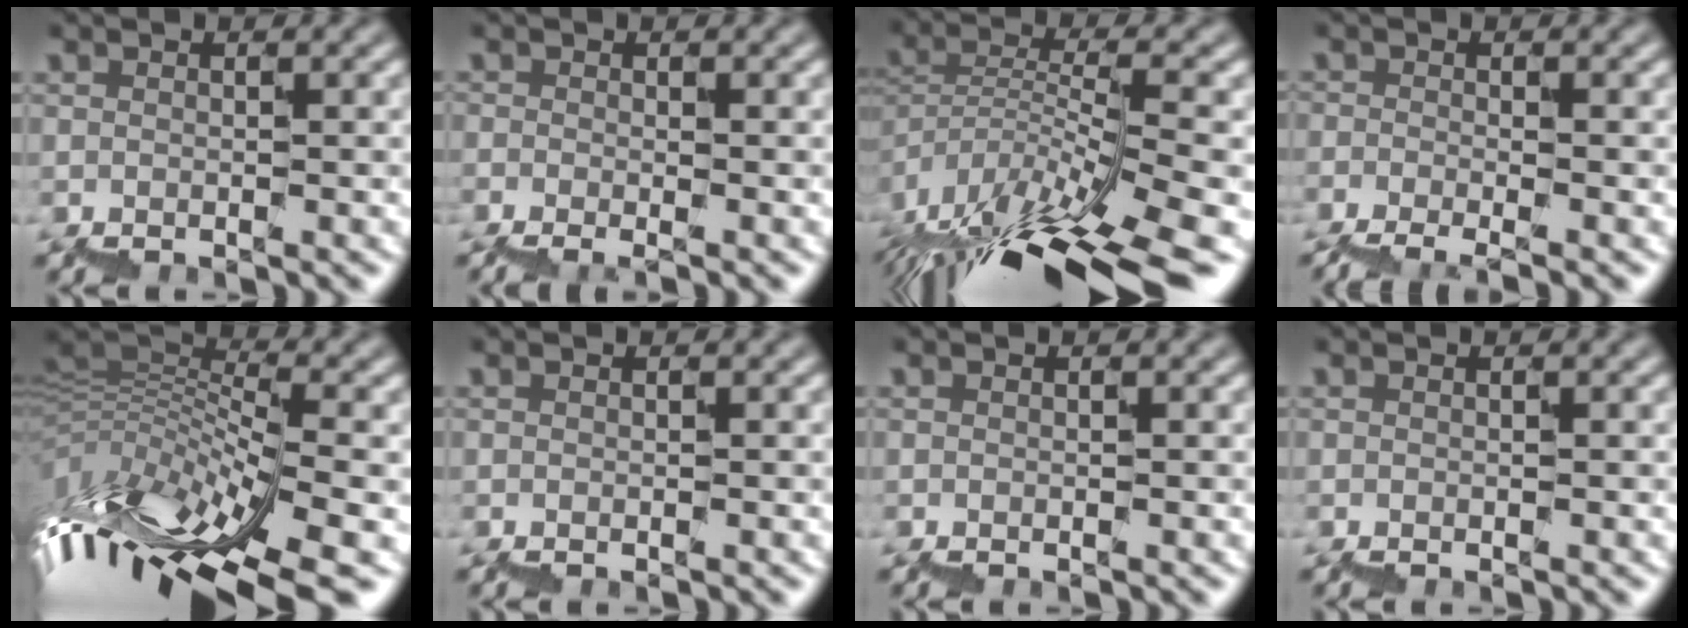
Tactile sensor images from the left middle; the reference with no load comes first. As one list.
[{"total": 0.9, "force": [-0.8, 0.2, 0.4], "torque": [-0.012, 0.002, -0.013]}, {"total": 11.9, "force": [-6.9, 3.2, 9.2], "torque": [-0.180, 0.021, -0.092]}, {"total": 1.7, "force": [-1.4, 0.5, 0.7], "torque": [-0.015, 0.003, -0.022]}, {"total": 13.5, "force": [-3.8, 5.7, 11.7], "torque": [-0.260, 0.010, -0.044]}, {"total": 0.0}, {"total": 0.0}, {"total": 0.0}]